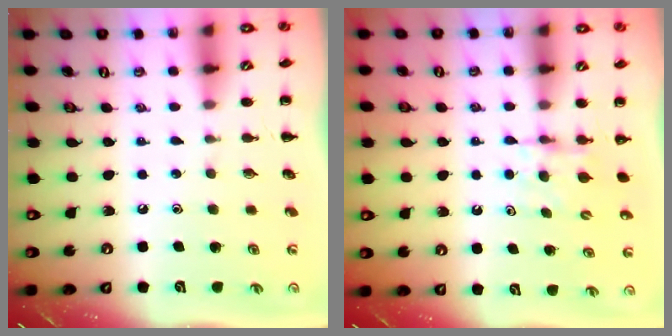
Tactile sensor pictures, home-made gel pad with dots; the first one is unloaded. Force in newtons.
{"total": 4.7, "press": 4.7, "slide": 0.7}